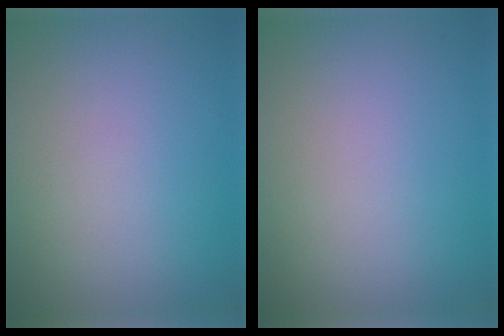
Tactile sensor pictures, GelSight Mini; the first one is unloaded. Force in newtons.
{"total": 0.0}